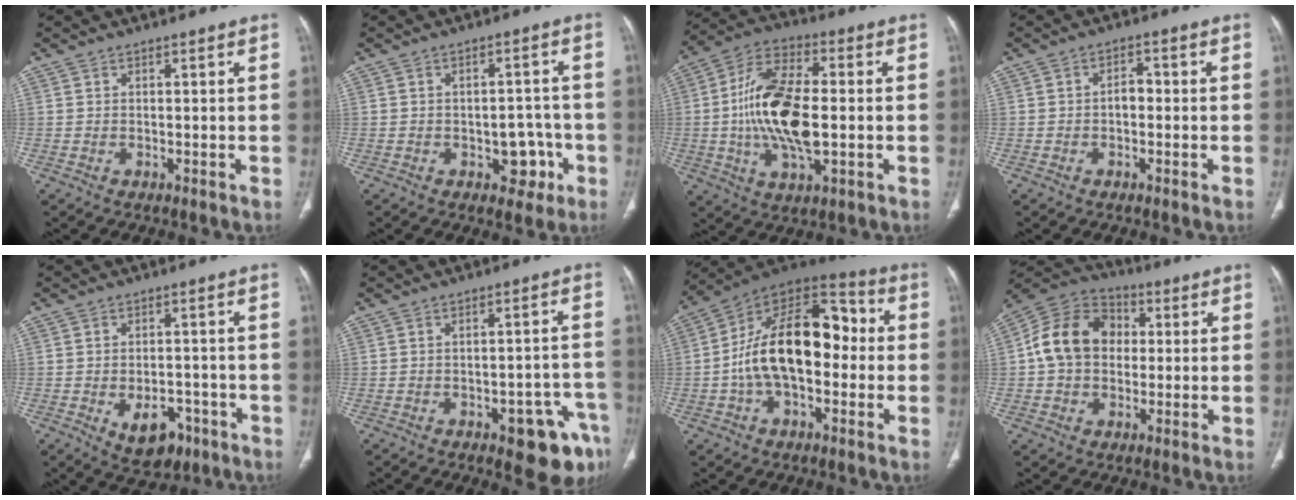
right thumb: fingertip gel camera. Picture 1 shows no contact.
{"total": 6.5, "force": [-2.5, 4.2, 4.2], "torque": [-0.017, 0.023, -0.028]}
{"total": 17.9, "force": [-1.1, 8.4, 15.8], "torque": [-0.304, 0.014, -0.023]}
{"total": 2.6, "force": [-0.5, 1.7, 1.9], "torque": [-0.017, 0.012, -0.014]}
{"total": 8.3, "force": [-3.8, 5.1, 5.3], "torque": [-0.053, 0.018, -0.044]}
{"total": 10.7, "force": [-5.9, 4.0, 8.0], "torque": [-0.066, 0.035, -0.067]}
{"total": 21.3, "force": [-0.9, 12.2, 17.4], "torque": [-0.271, 0.049, -0.022]}
{"total": 14.1, "force": [1.0, 11.0, 8.7], "torque": [-0.138, 0.031, 0.008]}